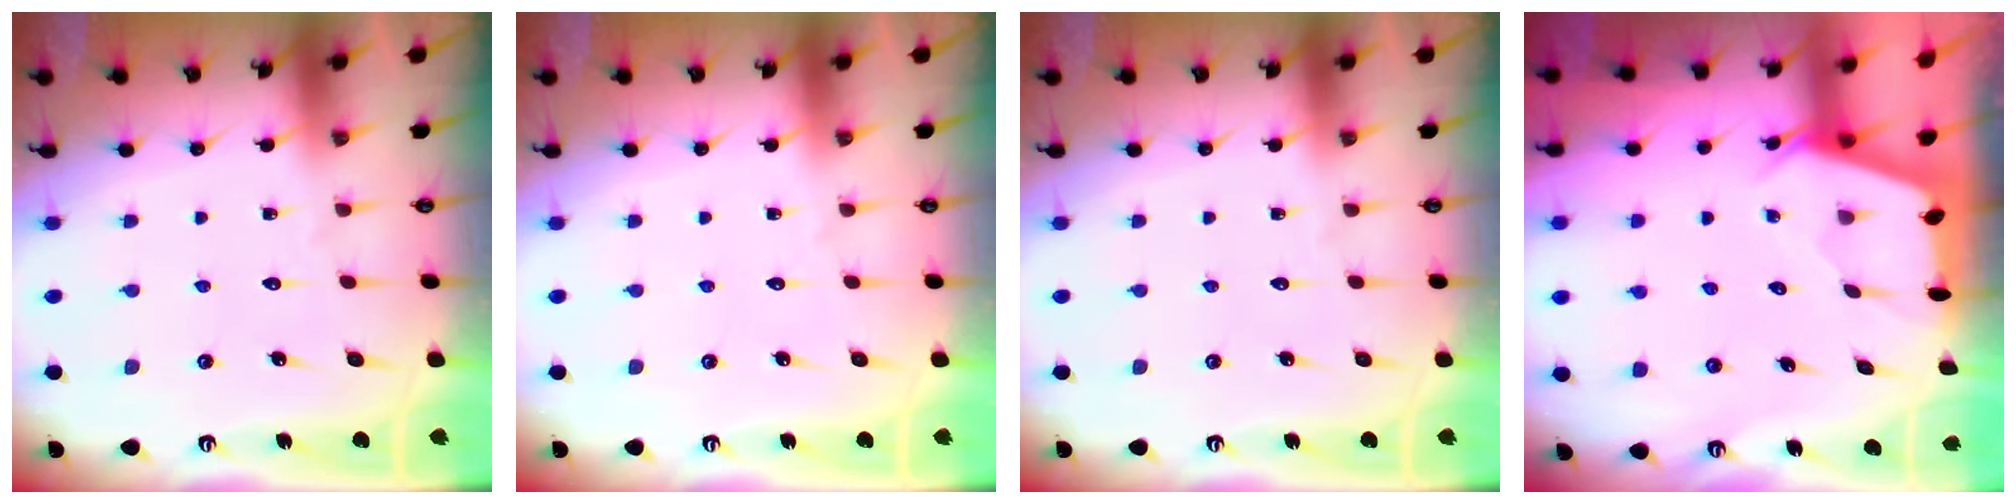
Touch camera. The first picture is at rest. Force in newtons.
{"total": 0.0}
{"total": 0.0}
{"total": 2.4, "press": 2.4, "slide": 0.3}